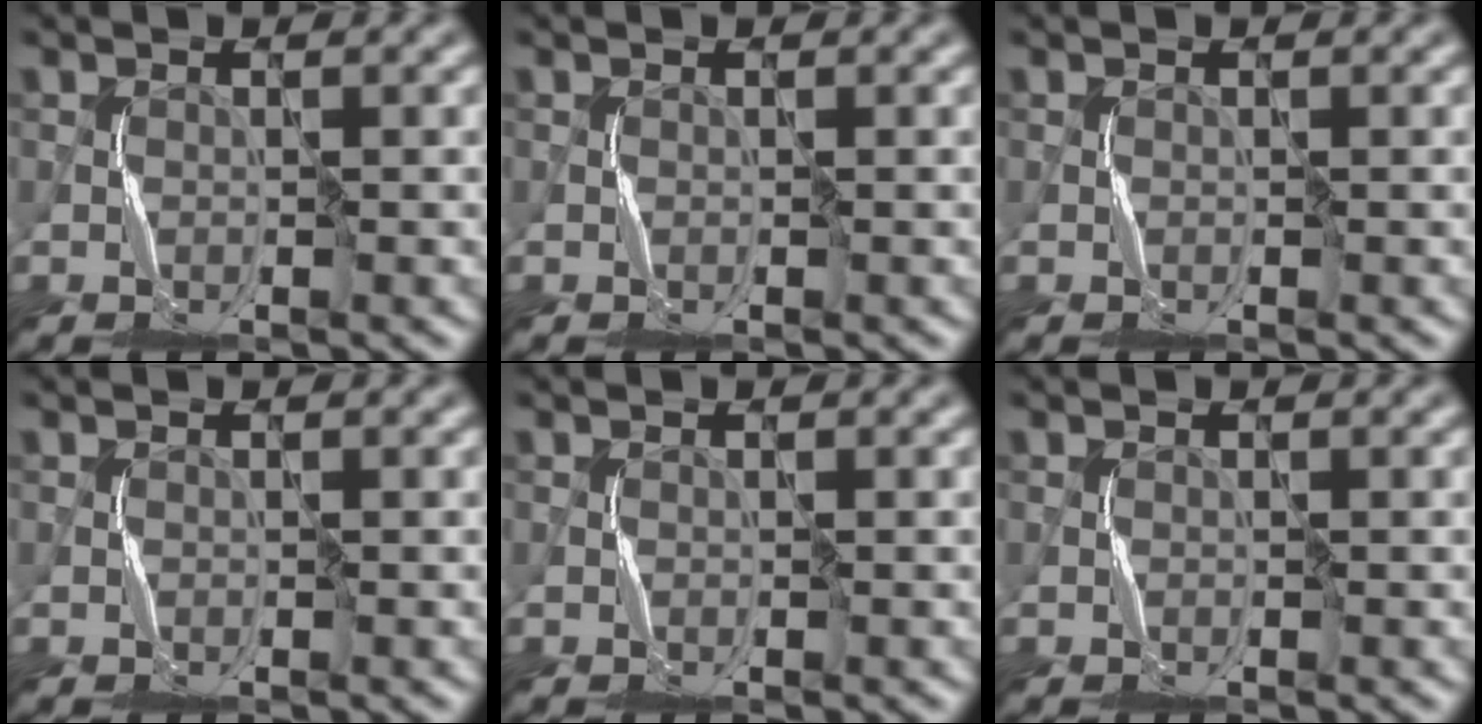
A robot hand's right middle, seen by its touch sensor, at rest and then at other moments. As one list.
[{"total": 0.0}, {"total": 0.0}, {"total": 0.0}, {"total": 0.0}, {"total": 0.0}]